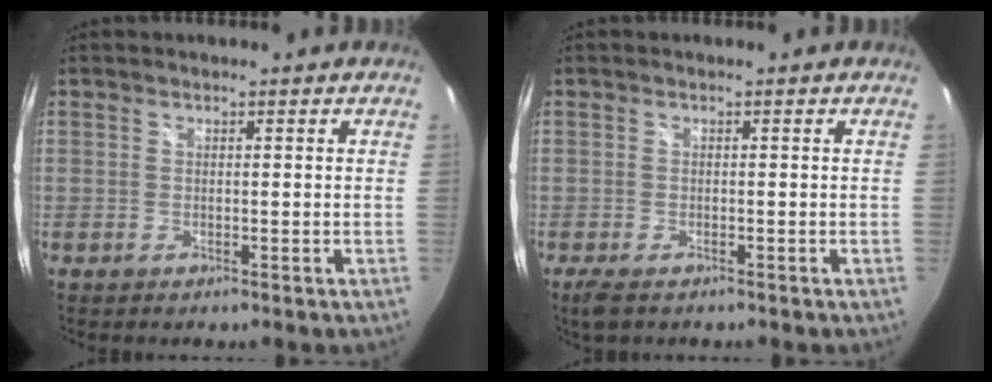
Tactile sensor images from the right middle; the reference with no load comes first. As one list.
[{"total": 3.3, "force": [-2.3, 1.3, 1.9], "torque": [-0.042, -0.015, -0.041]}]